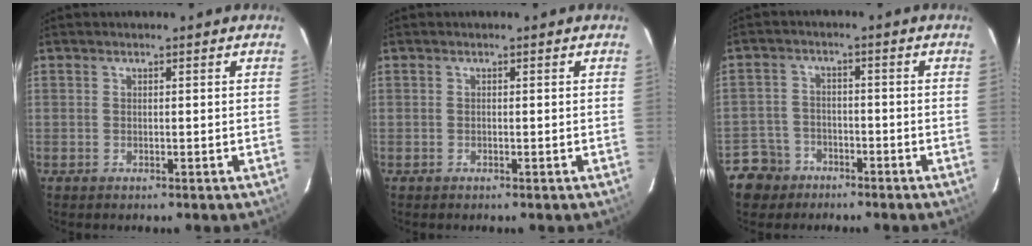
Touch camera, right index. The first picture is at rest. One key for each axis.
{"total": 0.0}
{"total": 6.4, "fx": -3.9, "fy": 5.0, "fz": 0.4, "tx": -0.024, "ty": 0.024, "tz": -0.070}